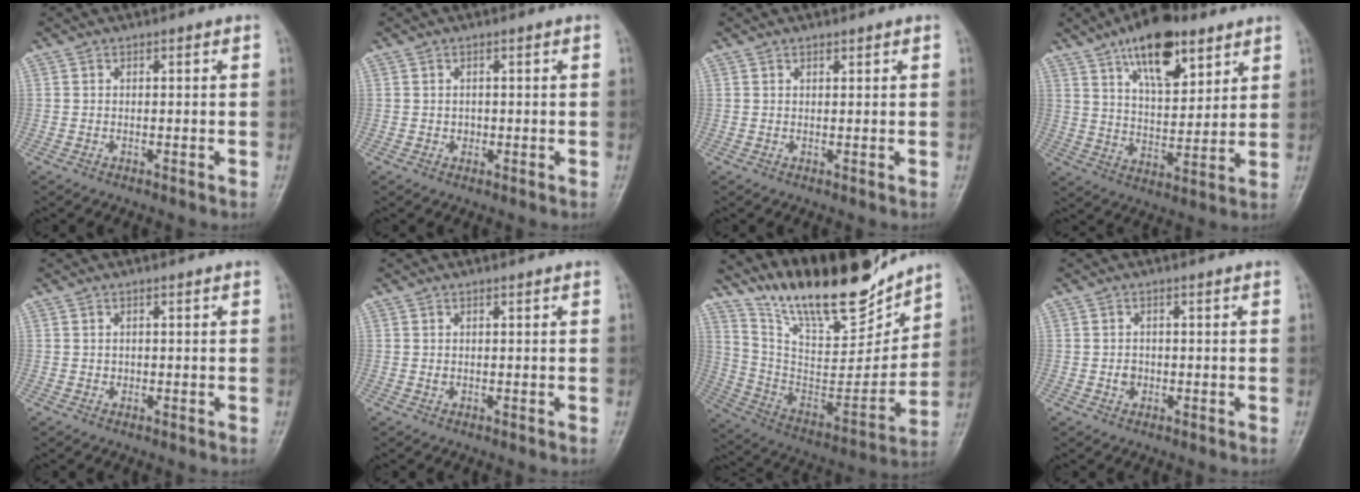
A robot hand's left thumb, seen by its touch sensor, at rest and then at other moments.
{"total": 1.0, "force": [0.0, 0.9, 0.4], "torque": [0.000, 0.002, 0.002]}
{"total": 0.9, "force": [0.7, 0.3, 0.4], "torque": [-0.006, -0.004, 0.011]}
{"total": 15.3, "force": [9.0, 6.8, 10.3], "torque": [-0.130, -0.044, 0.150]}
{"total": 0.5, "force": [0.3, 0.4, 0.2], "torque": [0.005, -0.001, 0.005]}
{"total": 0.7, "force": [0.4, 0.4, 0.4], "torque": [-0.004, -0.002, 0.008]}
{"total": 23.1, "force": [18.9, 6.7, 11.5], "torque": [-0.146, -0.102, 0.331]}
{"total": 1.6, "force": [-0.2, 1.5, 0.7], "torque": [-0.004, 0.004, -0.002]}